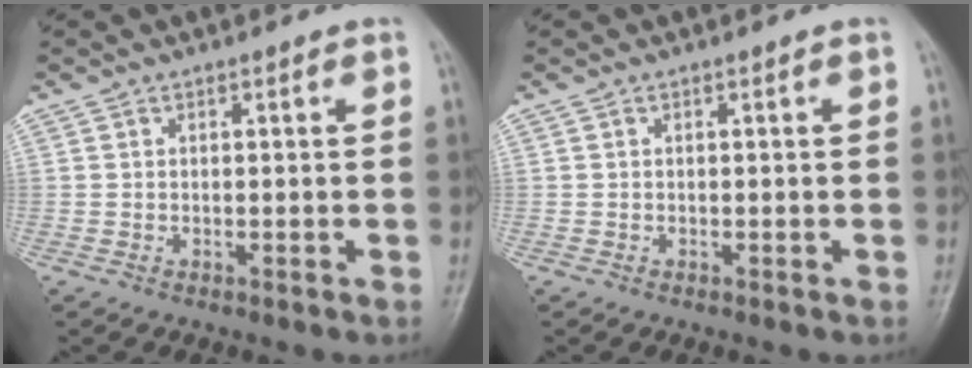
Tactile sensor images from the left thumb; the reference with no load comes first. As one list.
[{"total": 0.0}]